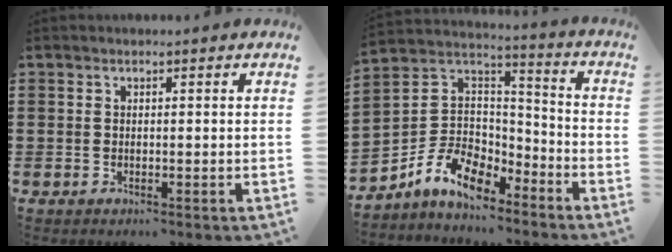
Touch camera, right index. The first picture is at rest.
{"total": 9.4, "force": [-6.0, 6.0, 4.0], "torque": [-0.111, 0.010, -0.117]}